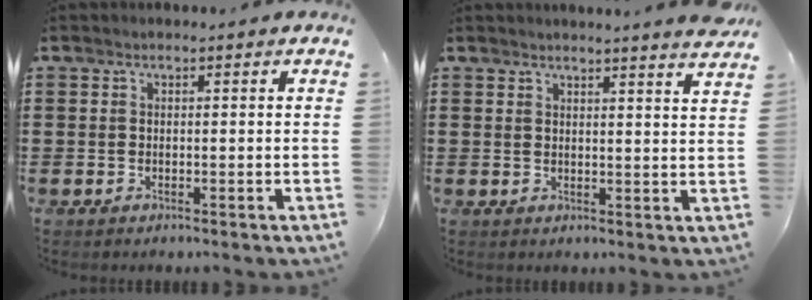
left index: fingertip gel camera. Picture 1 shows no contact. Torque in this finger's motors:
{"motor_torque": [0.50, -0.17, 0.44, 0.04]}